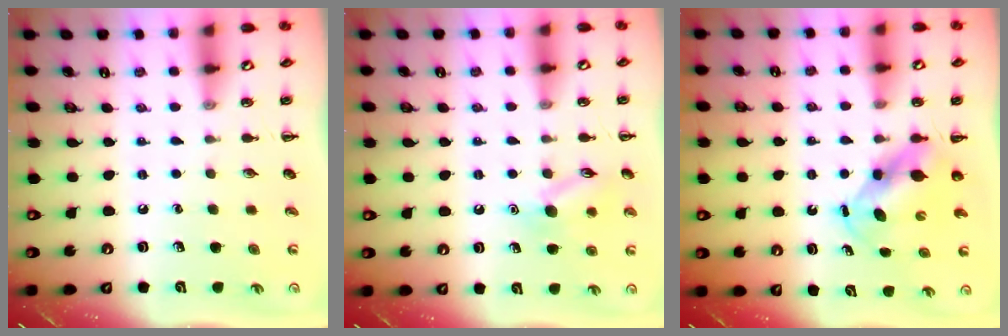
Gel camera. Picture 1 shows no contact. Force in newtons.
{"total": 10.2, "press": 10.2, "slide": 0.6}
{"total": 5.7, "press": 5.7, "slide": 1.0}